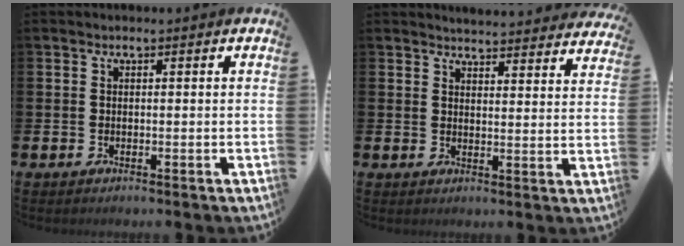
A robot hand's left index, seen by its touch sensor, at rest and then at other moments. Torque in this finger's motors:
{"motor_torque": [1.00, -1.14, 0.10, 0.03]}